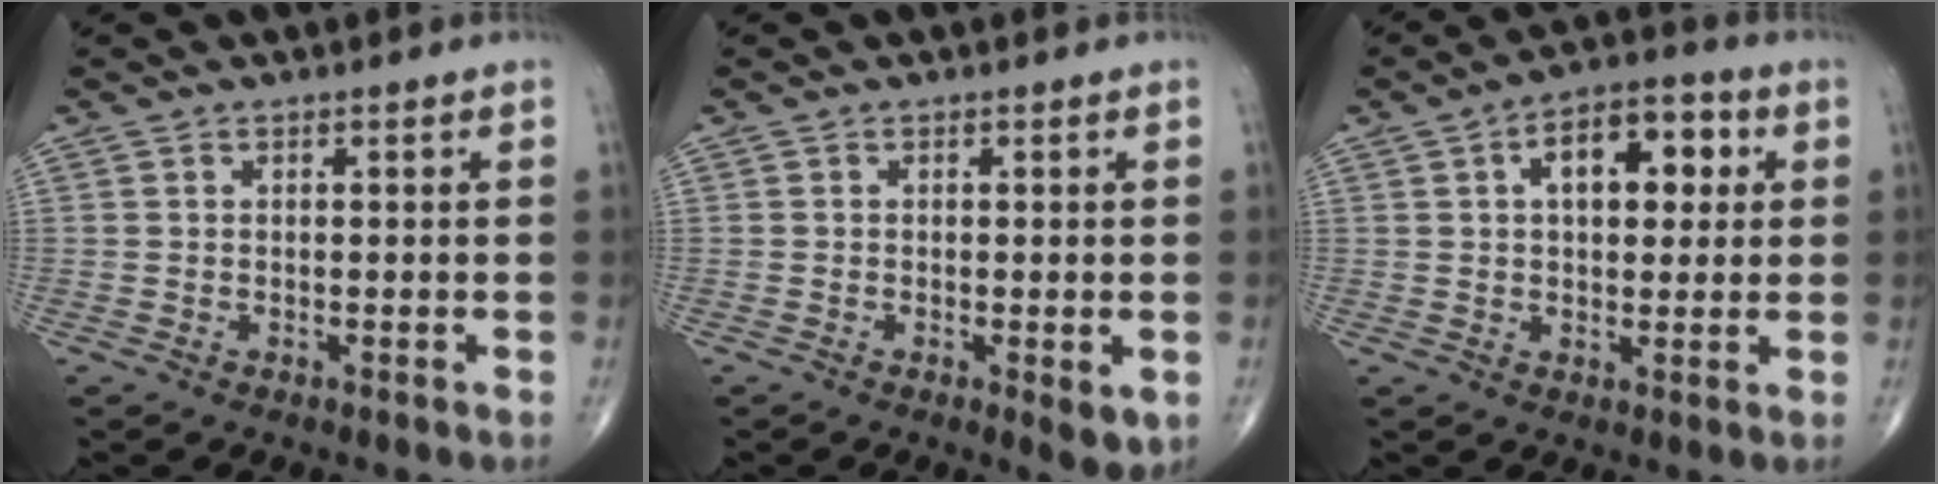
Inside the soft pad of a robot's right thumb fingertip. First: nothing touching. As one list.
[{"total": 3.2, "force": [-0.8, 1.1, 2.9], "torque": [-0.041, -0.010, -0.012]}, {"total": 11.4, "force": [3.0, 6.3, 9.0], "torque": [-0.101, 0.017, 0.039]}]